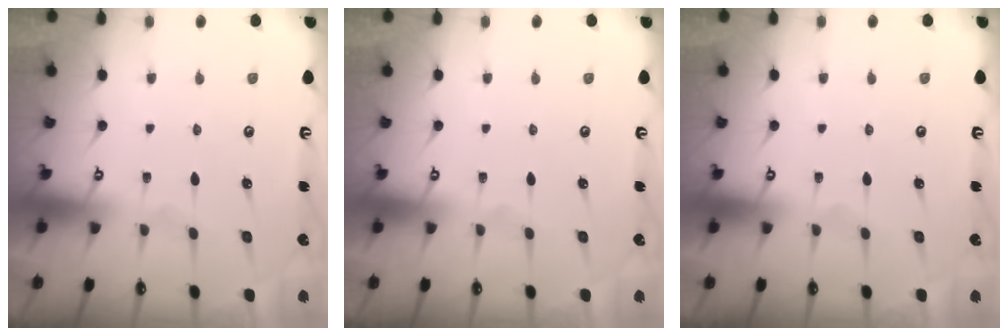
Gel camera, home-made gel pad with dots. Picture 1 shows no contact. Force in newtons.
{"total": 0.0}
{"total": 0.0}